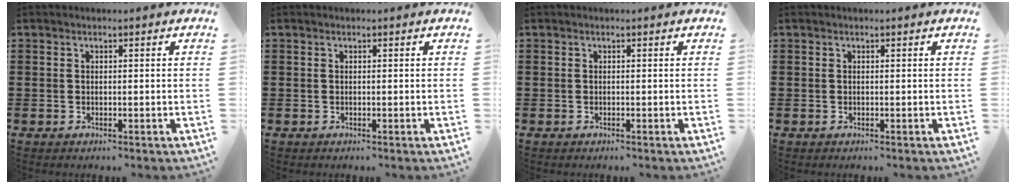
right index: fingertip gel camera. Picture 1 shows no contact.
{"total": 0.0}
{"total": 0.0}
{"total": 0.0}